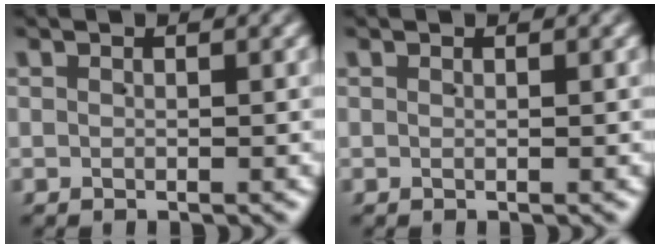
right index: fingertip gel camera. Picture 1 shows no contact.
{"total": 0.0}